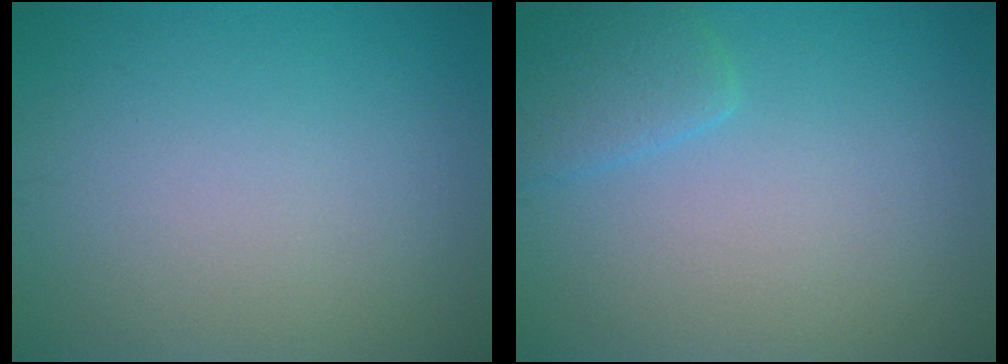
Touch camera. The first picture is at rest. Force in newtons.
{"total": 2.3, "press": 2.3, "slide": 0.1}